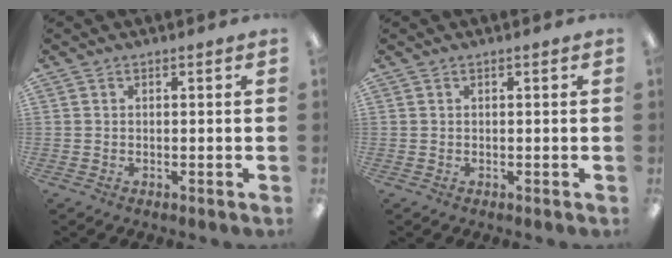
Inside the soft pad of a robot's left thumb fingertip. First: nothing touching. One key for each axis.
{"total": 0.0}